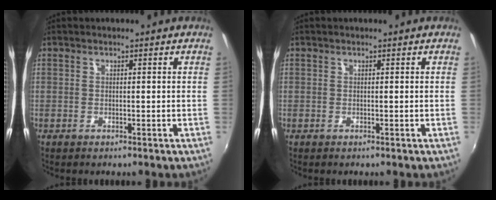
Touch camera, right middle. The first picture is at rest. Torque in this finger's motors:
{"motor_torque": [-0.01, 0.00, 0.00, 0.00]}